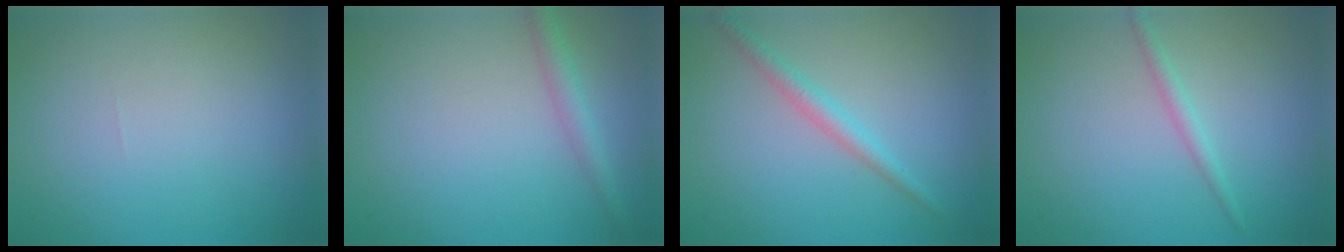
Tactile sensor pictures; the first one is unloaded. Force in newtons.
{"total": 2.2, "press": 2.2, "slide": 0.1}
{"total": 2.1, "press": 2.1, "slide": 0.0}
{"total": 1.3, "press": 1.3, "slide": 0.0}